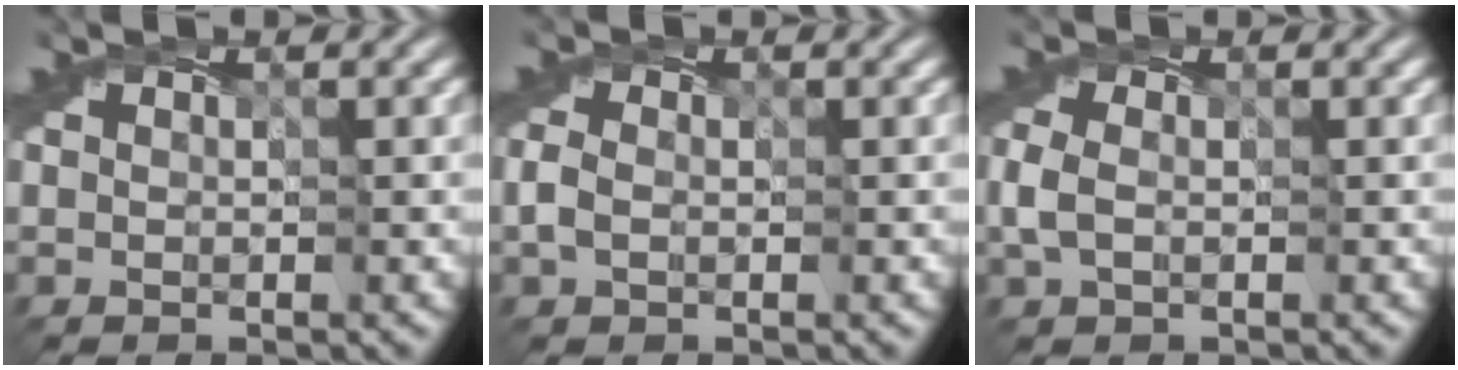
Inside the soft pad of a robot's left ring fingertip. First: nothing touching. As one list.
[{"total": 1.2, "force": [-0.5, 0.9, 0.6], "torque": [-0.018, 0.005, -0.011]}, {"total": 1.6, "force": [-0.4, 1.1, 1.0], "torque": [-0.031, 0.003, -0.008]}]